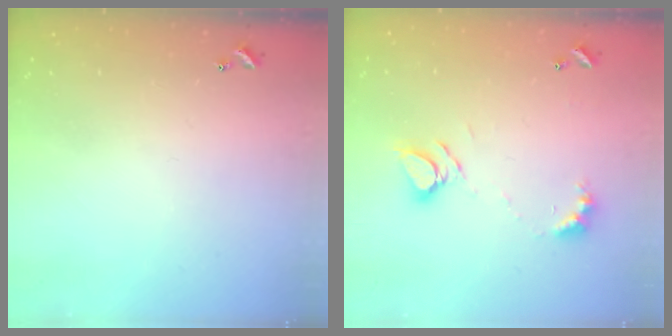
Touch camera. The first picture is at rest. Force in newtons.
{"total": 7.0, "press": 7.0, "slide": 0.8}